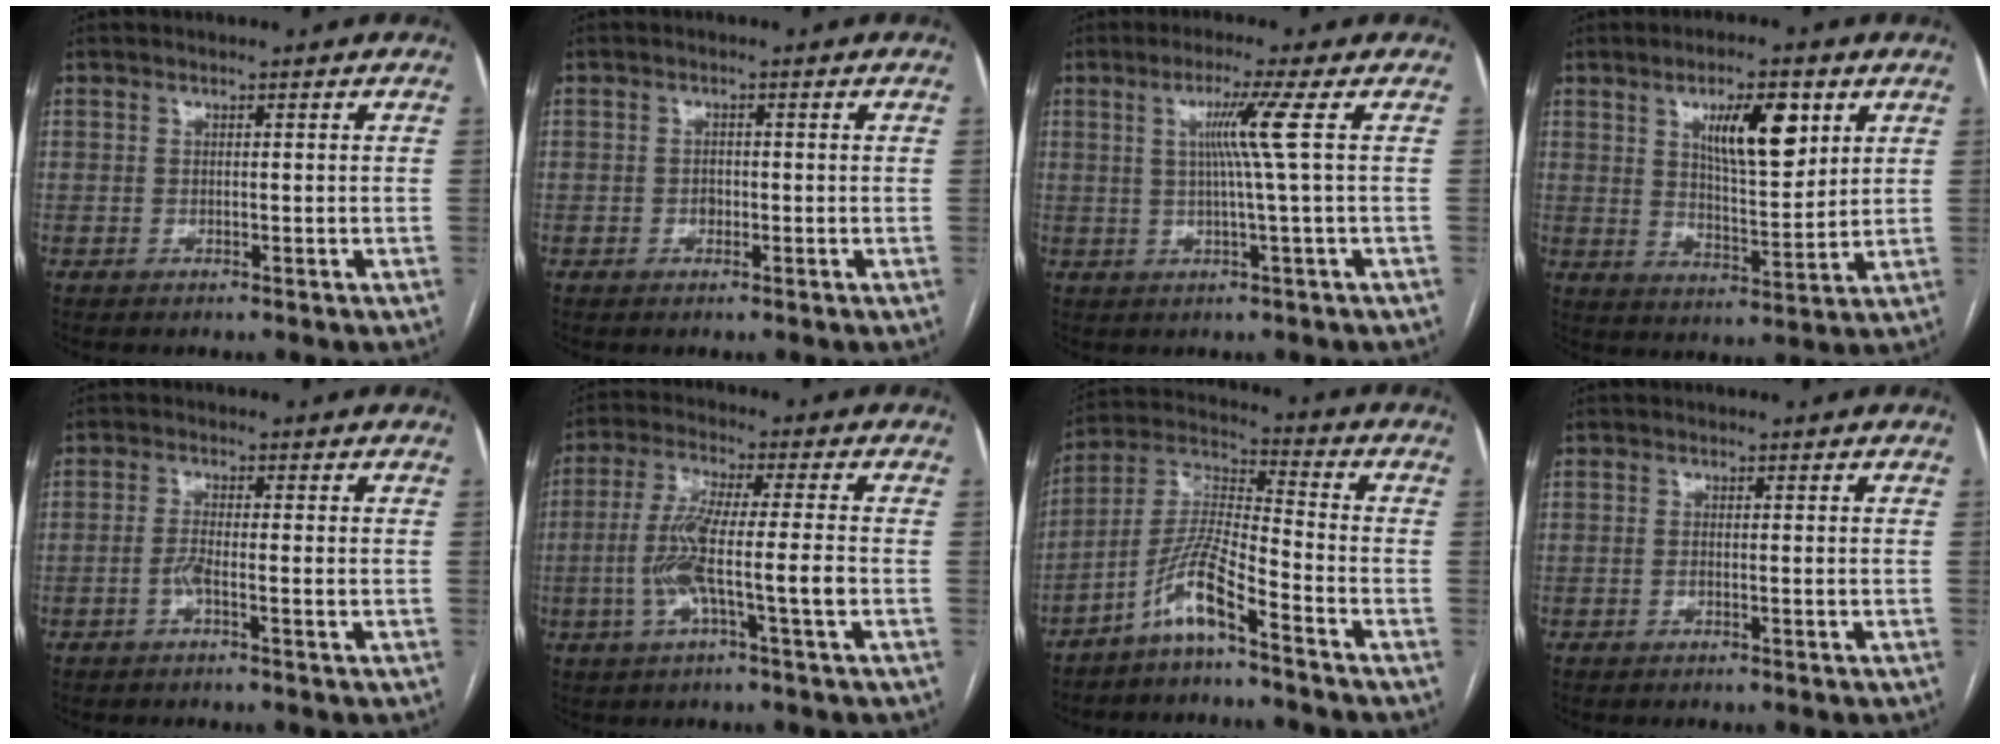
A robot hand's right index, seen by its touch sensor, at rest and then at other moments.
{"total": 1.2, "force": [-0.3, 0.9, 0.7], "torque": [-0.011, 0.003, -0.004]}
{"total": 5.7, "force": [1.1, -2.1, 5.2], "torque": [-0.101, 0.000, 0.024]}
{"total": 10.6, "force": [4.7, 3.1, 9.0], "torque": [-0.150, 0.002, 0.082]}
{"total": 2.6, "force": [-0.9, 0.1, 2.5], "torque": [-0.049, 0.002, -0.019]}
{"total": 9.5, "force": [-2.2, -0.1, 9.2], "torque": [-0.185, 0.006, -0.045]}
{"total": 8.8, "force": [-5.9, 0.4, 6.6], "torque": [-0.147, 0.003, -0.121]}
{"total": 0.9, "force": [-0.2, 0.1, 0.8], "torque": [-0.014, 0.000, -0.002]}